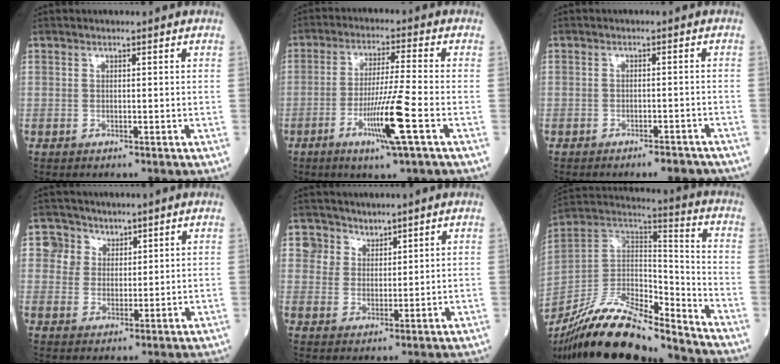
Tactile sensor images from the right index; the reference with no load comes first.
{"total": 9.5, "force": [-3.7, -1.0, 8.7], "torque": [-0.163, -0.017, -0.070]}
{"total": 3.0, "force": [-2.6, 1.0, 1.2], "torque": [-0.011, 0.002, -0.032]}
{"total": 4.2, "force": [2.6, 3.3, -0.5], "torque": [0.019, 0.001, 0.043]}
{"total": 3.7, "force": [2.8, 2.2, -0.8], "torque": [0.029, -0.005, 0.048]}
{"total": 20.7, "force": [-17.3, 3.9, 10.6], "torque": [-0.224, 0.012, -0.318]}